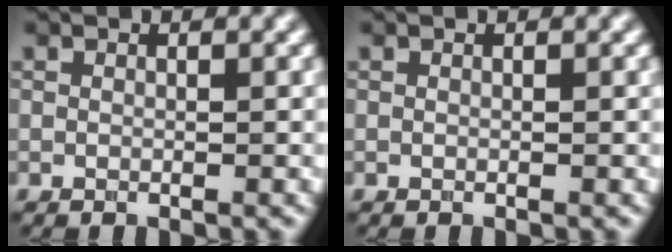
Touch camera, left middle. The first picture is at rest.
{"total": 0.0}